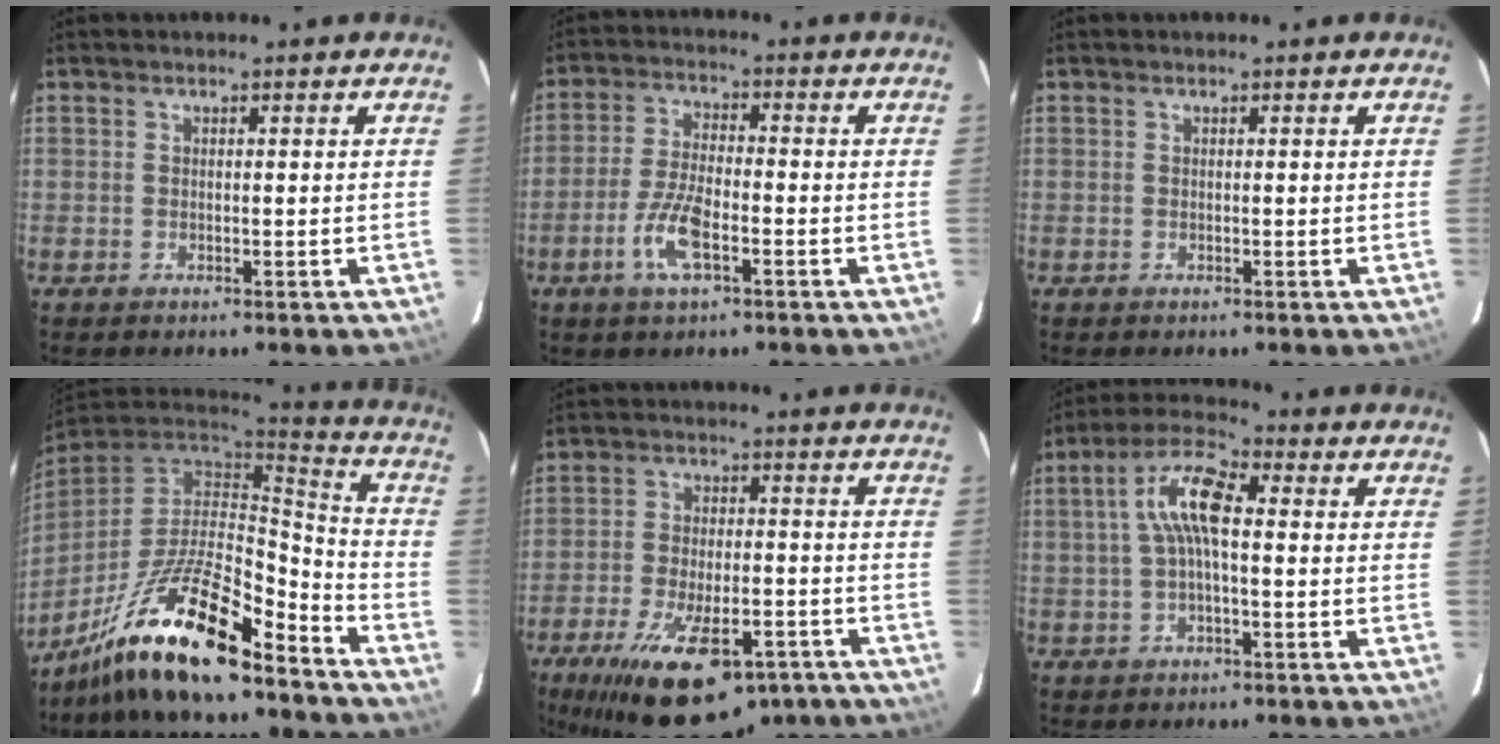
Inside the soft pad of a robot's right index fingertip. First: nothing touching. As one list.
[{"total": 7.8, "force": [-3.4, 2.5, 6.5], "torque": [-0.143, -0.001, -0.068]}, {"total": 0.0}, {"total": 20.5, "force": [-14.6, 5.6, 13.4], "torque": [-0.269, -0.016, -0.260]}, {"total": 20.9, "force": [-13.5, 8.8, 13.4], "torque": [-0.256, -0.029, -0.202]}, {"total": 8.9, "force": [0.8, 2.9, 8.3], "torque": [-0.170, 0.025, 0.012]}]